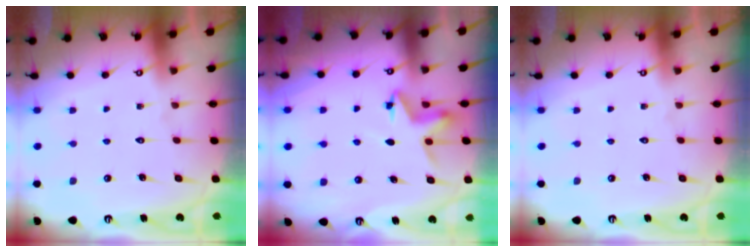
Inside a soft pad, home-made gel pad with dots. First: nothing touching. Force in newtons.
{"total": 6.3, "press": 6.3, "slide": 0.7}
{"total": 0.0}